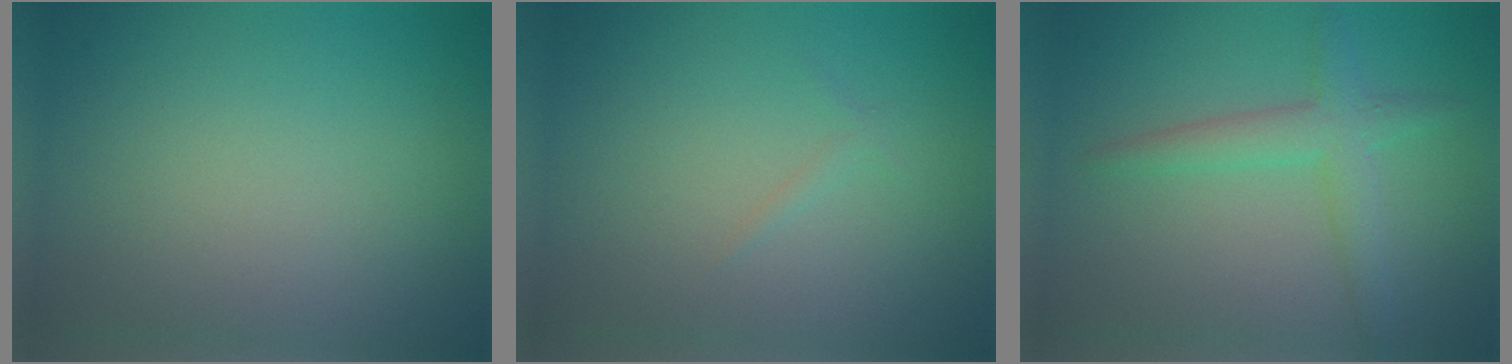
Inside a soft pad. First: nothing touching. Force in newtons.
{"total": 0.5, "press": 0.5, "slide": 0.1}
{"total": 2.6, "press": 2.6, "slide": 0.2}